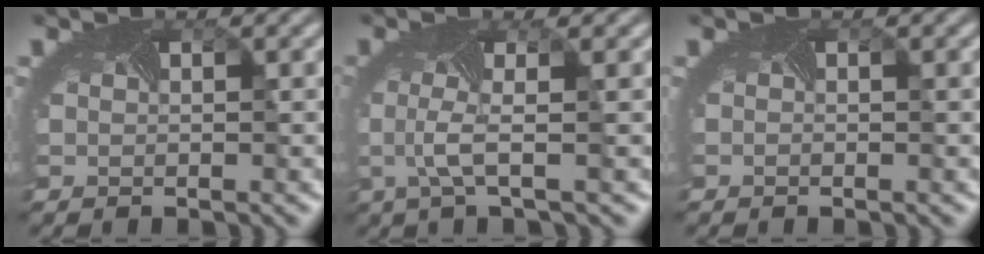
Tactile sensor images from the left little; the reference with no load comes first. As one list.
[{"total": 2.2, "force": [-0.3, 0.1, 2.2], "torque": [-0.059, -0.005, -0.005]}, {"total": 0.0}]